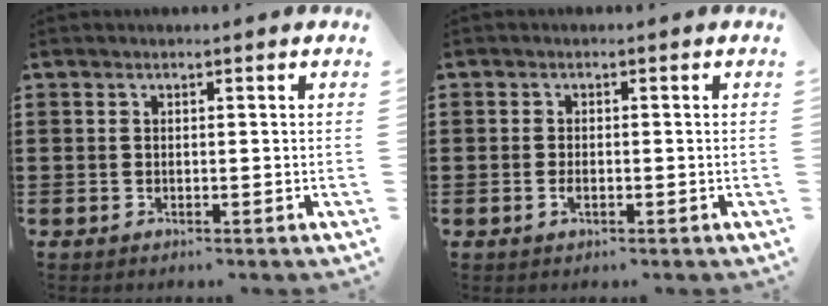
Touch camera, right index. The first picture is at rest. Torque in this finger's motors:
{"motor_torque": [0.48, 1.65, -0.03, 0.00]}